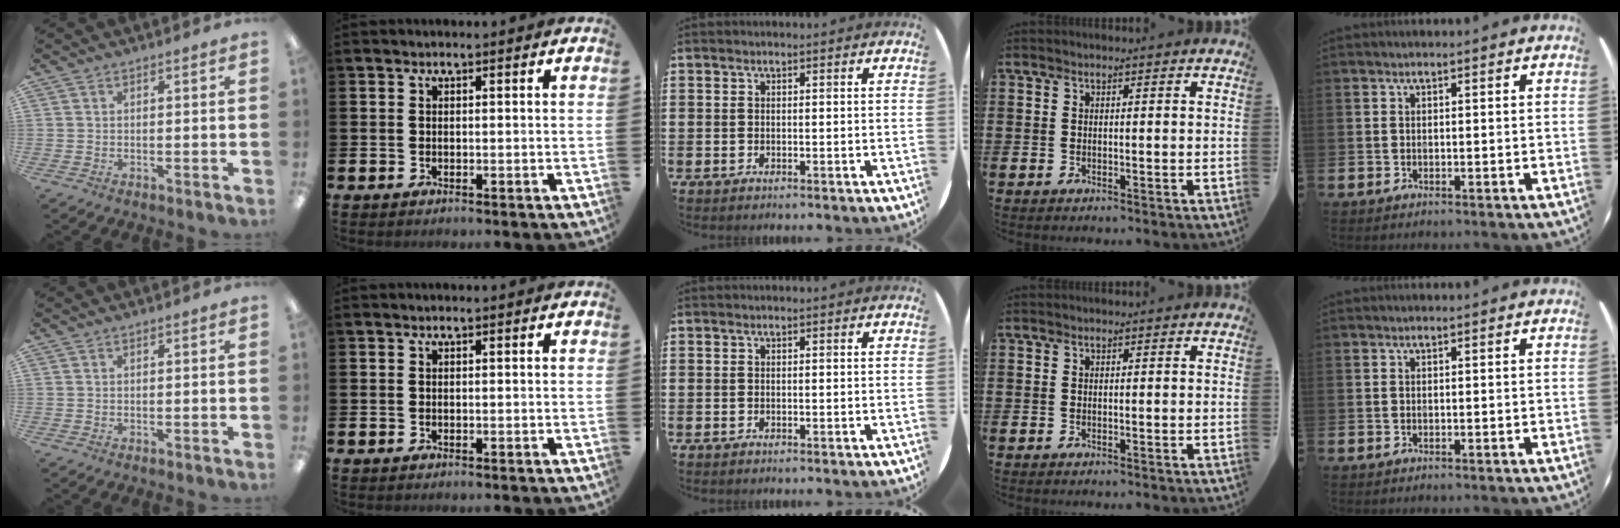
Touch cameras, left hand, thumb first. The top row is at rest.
{}